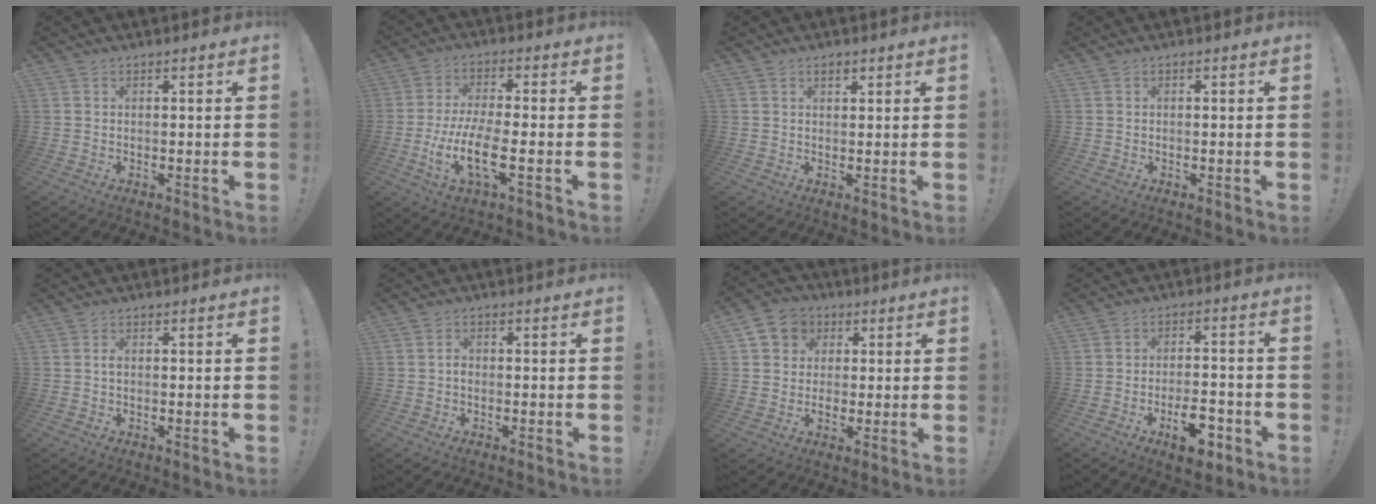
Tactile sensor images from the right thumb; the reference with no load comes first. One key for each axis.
{"total": 13.0, "fx": -3.5, "fy": 3.8, "fz": 11.9, "tx": -0.240, "ty": -0.007, "tz": -0.061}
{"total": 2.0, "fx": 1.3, "fy": 1.0, "fz": 1.1, "tx": -0.015, "ty": -0.004, "tz": 0.023}
{"total": 0.0}
{"total": 0.7, "fx": -0.2, "fy": 0.3, "fz": 0.6, "tx": -0.012, "ty": 0.002, "tz": -0.004}
{"total": 1.5, "fx": -0.6, "fy": 1.0, "fz": 0.9, "tx": -0.019, "ty": 0.006, "tz": -0.011}
{"total": 9.0, "fx": 2.3, "fy": 8.1, "fz": 3.2, "tx": -0.044, "ty": 0.003, "tz": 0.050}
{"total": 9.8, "fx": -5.1, "fy": 4.4, "fz": 7.1, "tx": -0.094, "ty": 0.026, "tz": -0.086}